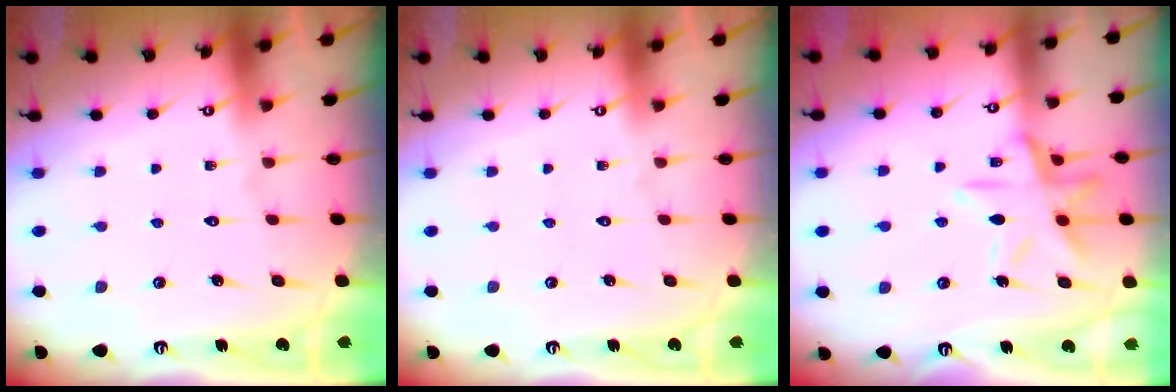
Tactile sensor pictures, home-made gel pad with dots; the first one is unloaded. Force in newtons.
{"total": 0.0}
{"total": 14.1, "press": 14.1, "slide": 0.9}